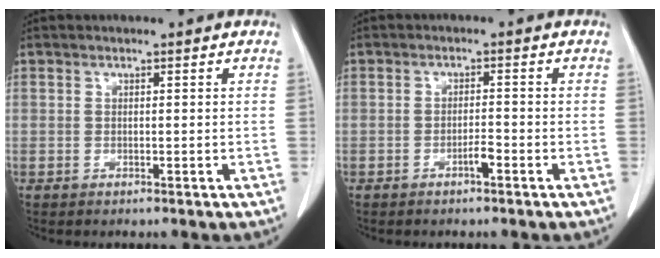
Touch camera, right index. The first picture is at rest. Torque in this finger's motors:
{"motor_torque": [0.78, 0.12, 0.14, 0.06]}